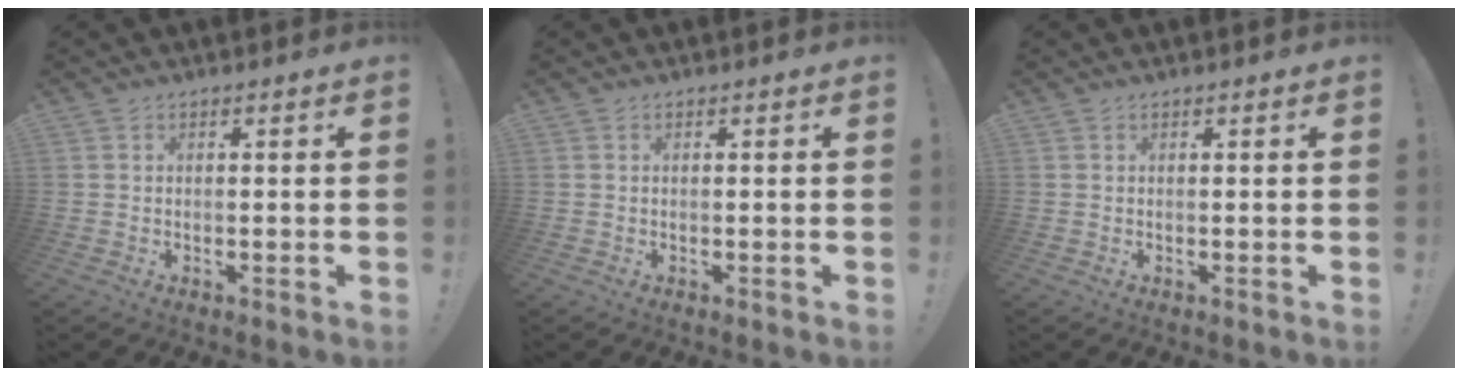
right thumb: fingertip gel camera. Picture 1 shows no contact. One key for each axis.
{"total": 0.0}
{"total": 0.0}